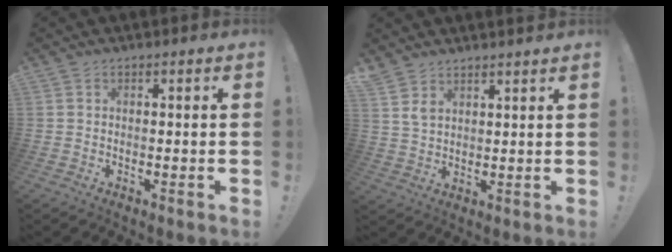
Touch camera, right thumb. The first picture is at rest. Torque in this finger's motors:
{"motor_torque": [-0.32, 0.33, 0.06, 0.05, 0.10]}